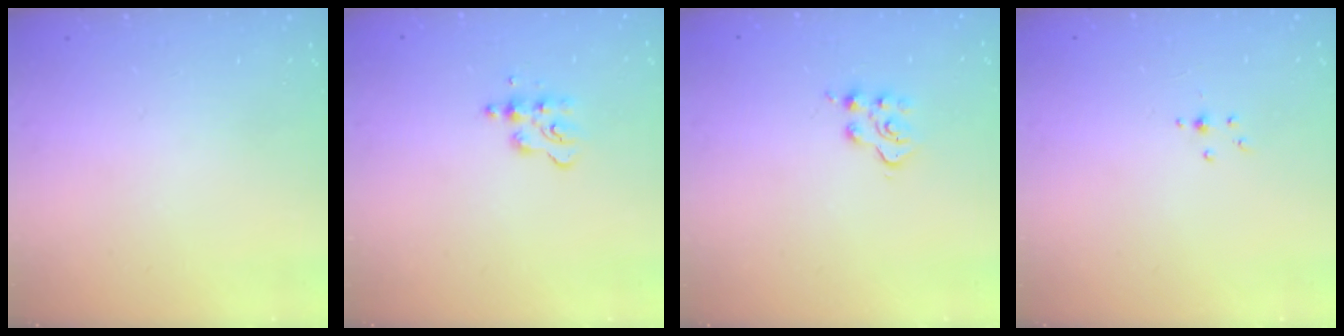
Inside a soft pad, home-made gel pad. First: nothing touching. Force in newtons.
{"total": 4.4, "press": 4.4, "slide": 0.5}
{"total": 4.2, "press": 4.2, "slide": 0.6}
{"total": 2.5, "press": 2.3, "slide": 1.0}